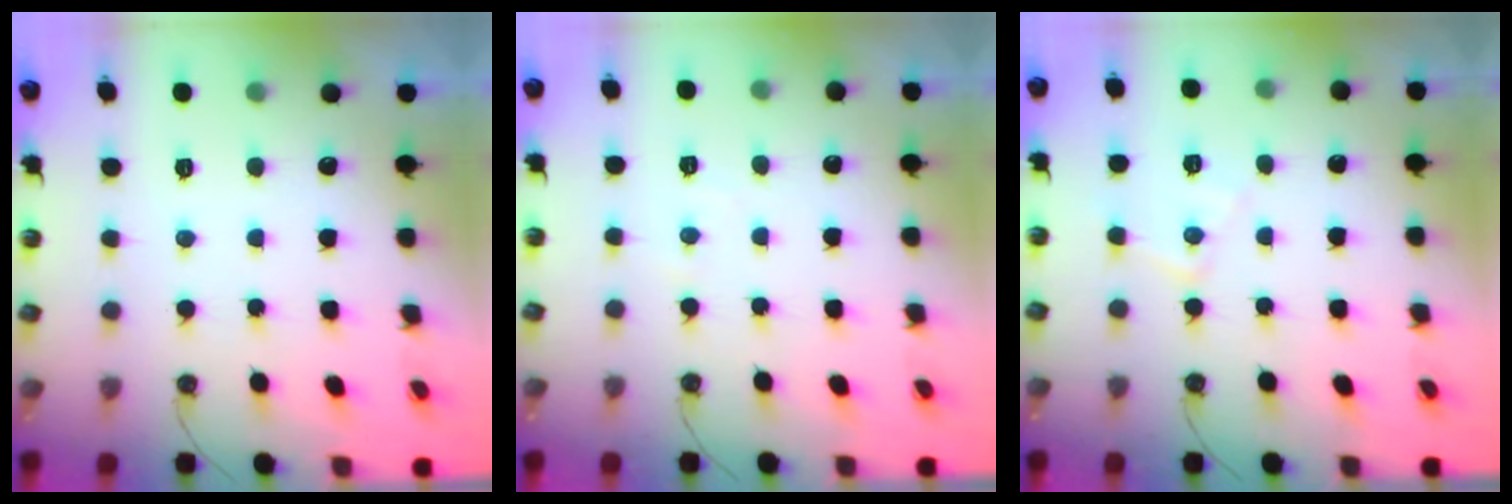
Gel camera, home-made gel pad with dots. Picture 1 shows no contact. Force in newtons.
{"total": 2.6, "press": 2.5, "slide": 0.5}
{"total": 7.5, "press": 7.5, "slide": 0.6}